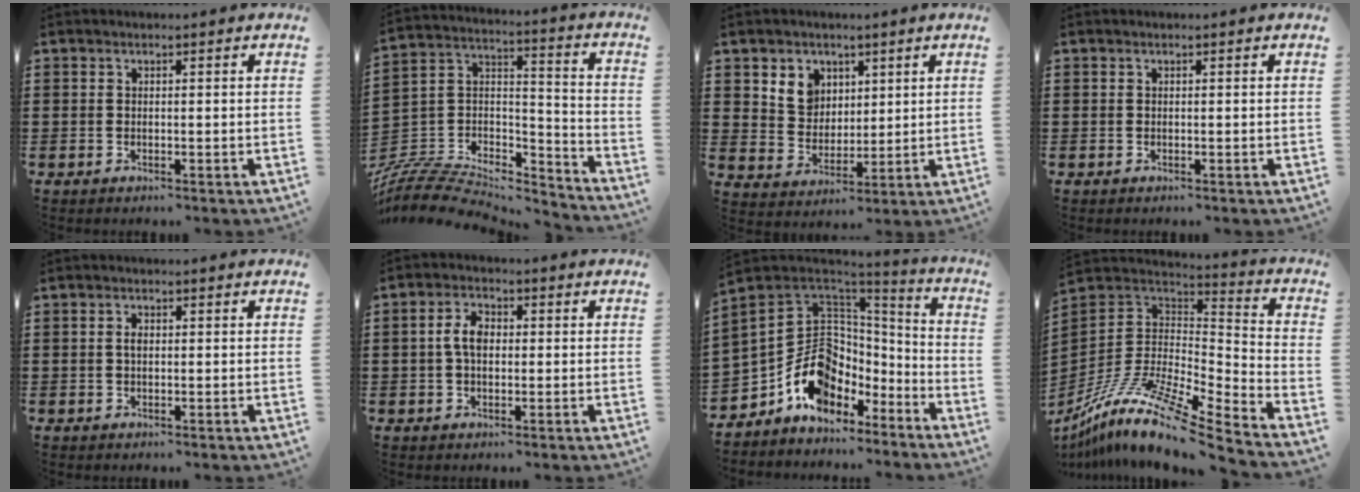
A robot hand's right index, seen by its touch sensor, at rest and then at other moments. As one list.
[{"total": 8.5, "force": [-7.5, 3.1, 2.5], "torque": [-0.056, 0.012, -0.150]}, {"total": 5.3, "force": [2.6, 4.6, 0.7], "torque": [-0.033, 0.008, 0.047]}, {"total": 0.0}, {"total": 1.3, "force": [-0.1, 0.6, 1.1], "torque": [-0.023, 0.004, -0.004]}, {"total": 4.3, "force": [-0.2, 2.5, 3.5], "torque": [-0.079, 0.009, -0.008]}, {"total": 12.5, "force": [-4.6, 9.7, 6.4], "torque": [-0.141, 0.011, -0.082]}, {"total": 13.0, "force": [-9.5, 2.0, 8.6], "torque": [-0.181, 0.001, -0.185]}]